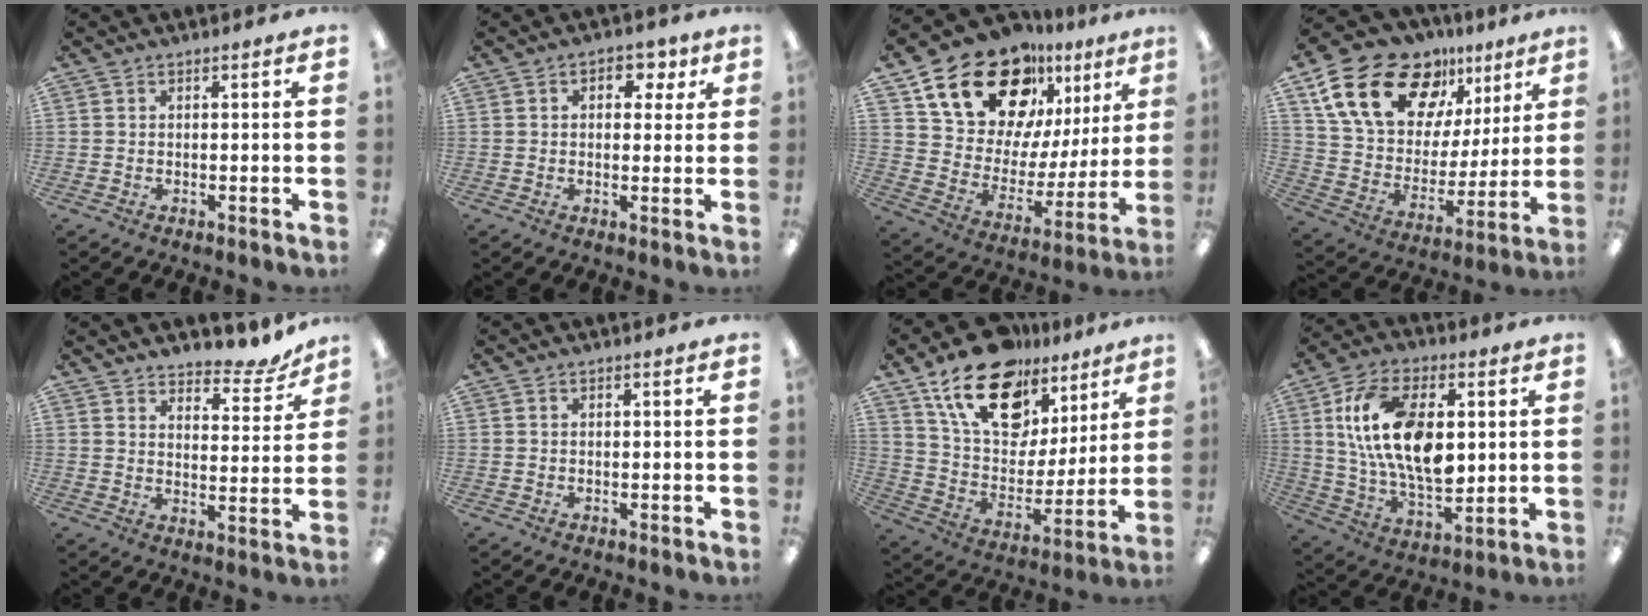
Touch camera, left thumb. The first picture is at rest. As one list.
[{"total": 5.6, "force": [2.1, 3.8, 3.6], "torque": [-0.028, -0.004, 0.027]}, {"total": 21.1, "force": [15.5, 11.2, 9.0], "torque": [-0.158, -0.099, 0.280]}, {"total": 22.0, "force": [13.3, 12.9, 11.9], "torque": [-0.208, -0.066, 0.246]}, {"total": 7.1, "force": [6.3, 2.2, 2.5], "torque": [-0.025, -0.051, 0.103]}, {"total": 0.0}, {"total": 20.4, "force": [13.2, 11.8, 10.3], "torque": [-0.181, -0.065, 0.238]}, {"total": 18.6, "force": [3.4, 11.0, 14.6], "torque": [-0.287, 0.006, 0.059]}]